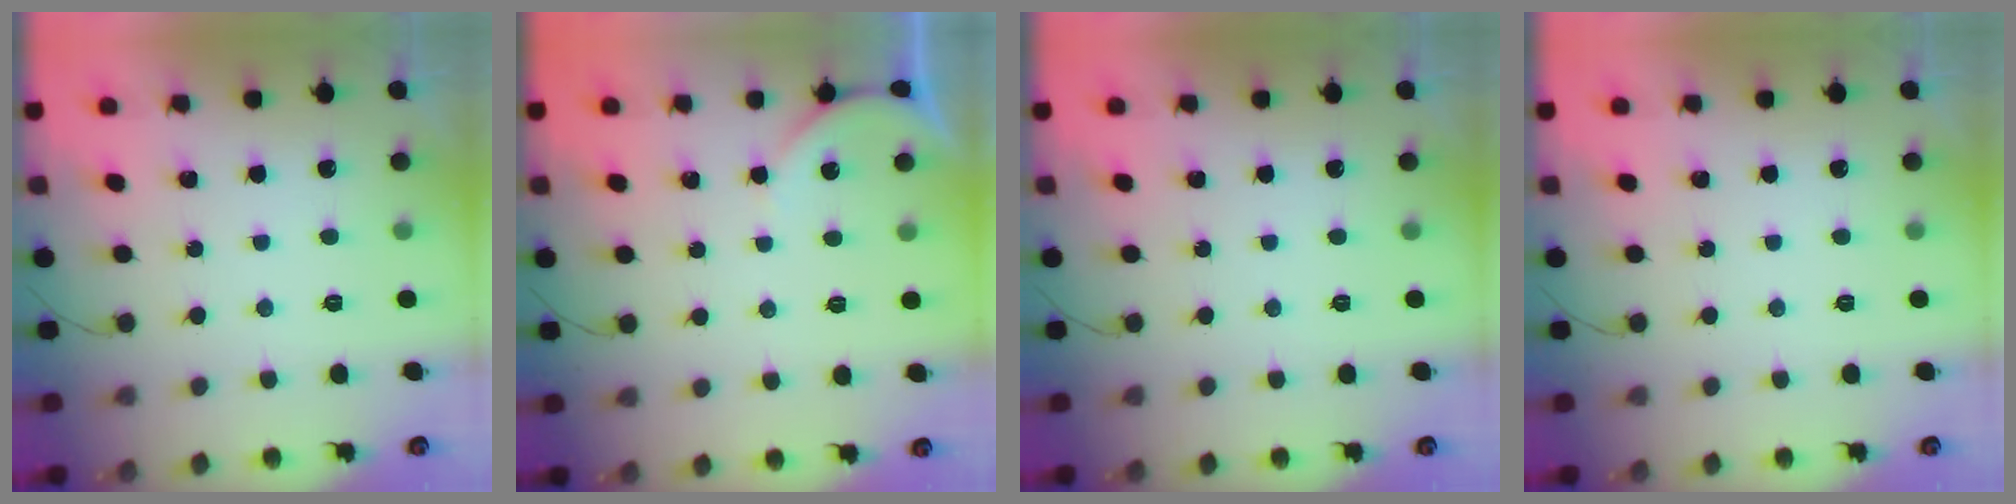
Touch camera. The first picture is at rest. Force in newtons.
{"total": 3.8, "press": 3.8, "slide": 0.5}
{"total": 0.0}
{"total": 0.0}